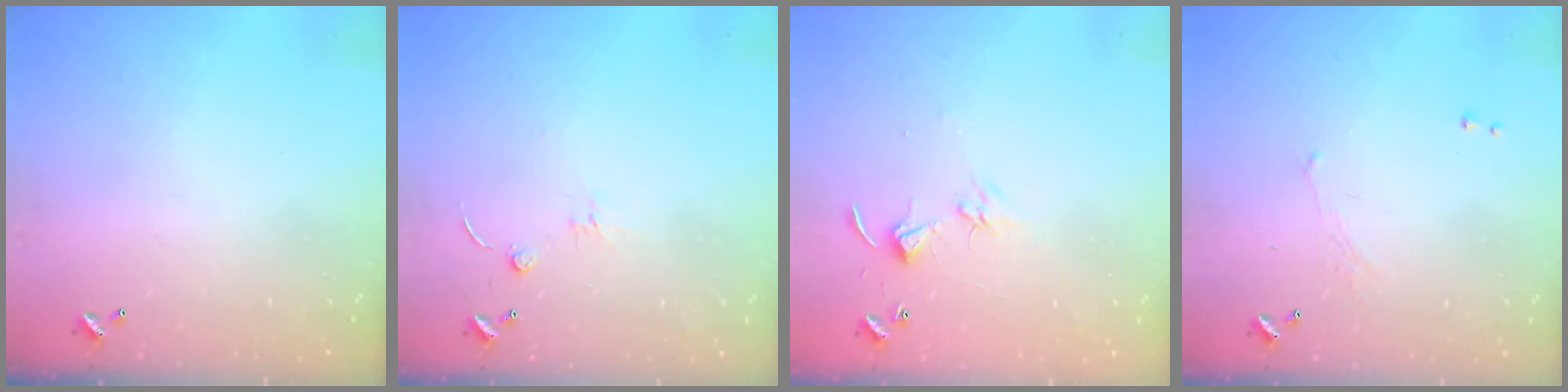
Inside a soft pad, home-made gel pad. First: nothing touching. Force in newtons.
{"total": 1.3, "press": 1.2, "slide": 0.5}
{"total": 4.2, "press": 4.2, "slide": 0.5}
{"total": 1.1, "press": 1.0, "slide": 0.6}